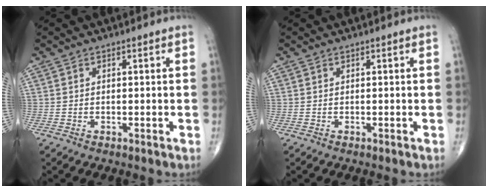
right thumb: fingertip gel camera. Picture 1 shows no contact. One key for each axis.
{"total": 0.0}